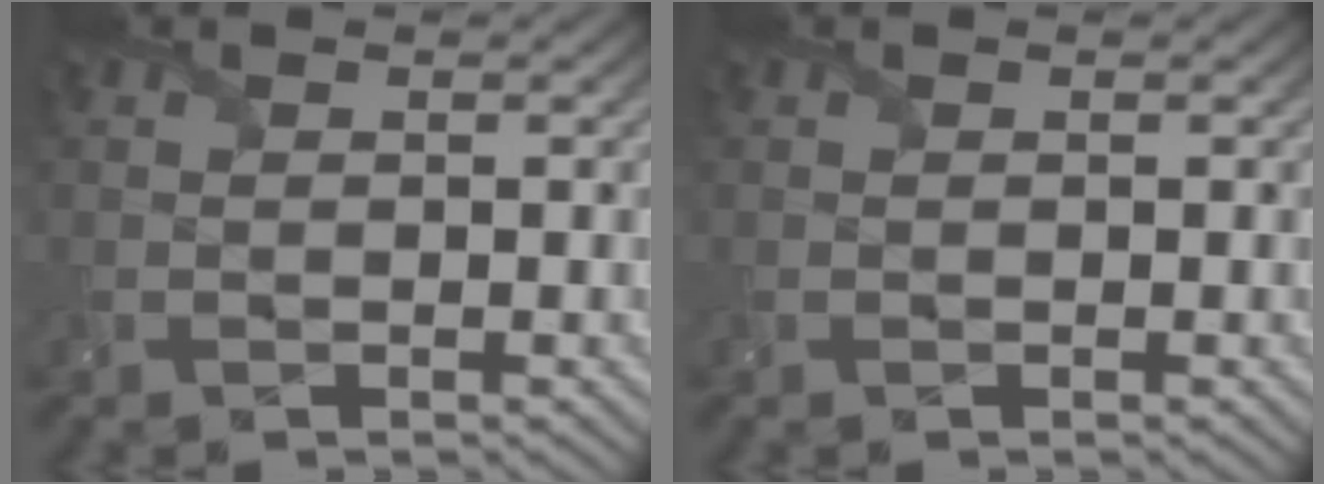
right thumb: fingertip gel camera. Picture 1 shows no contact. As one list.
[{"total": 0.0}]